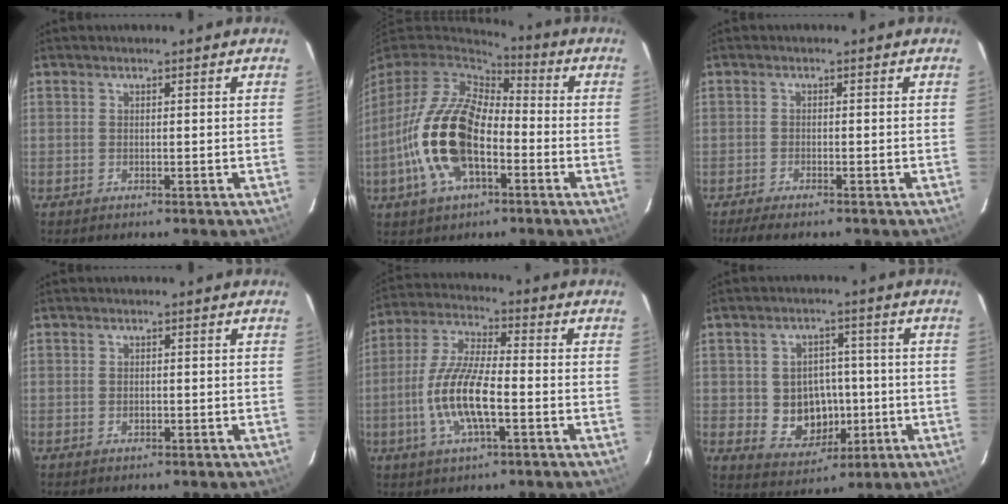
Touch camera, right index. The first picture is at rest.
{"total": 18.3, "force": [-4.7, 9.6, 14.8], "torque": [-0.317, -0.005, -0.090]}
{"total": 3.9, "force": [-3.2, 0.5, 2.2], "torque": [-0.055, -0.014, -0.058]}
{"total": 0.9, "force": [-0.2, 0.7, 0.5], "torque": [-0.009, 0.002, -0.003]}
{"total": 12.9, "force": [-3.4, 3.7, 11.9], "torque": [-0.250, -0.002, -0.068]}
{"total": 9.4, "force": [-1.3, 8.2, 4.5], "torque": [-0.101, 0.009, -0.001]}